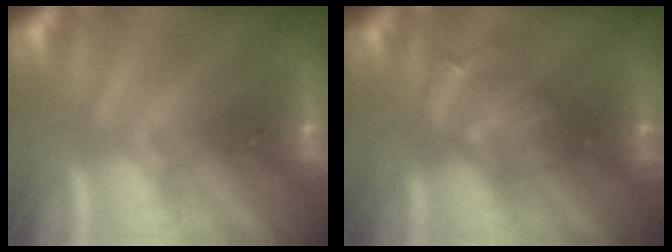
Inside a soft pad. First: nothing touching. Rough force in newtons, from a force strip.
{"total": 2.4}